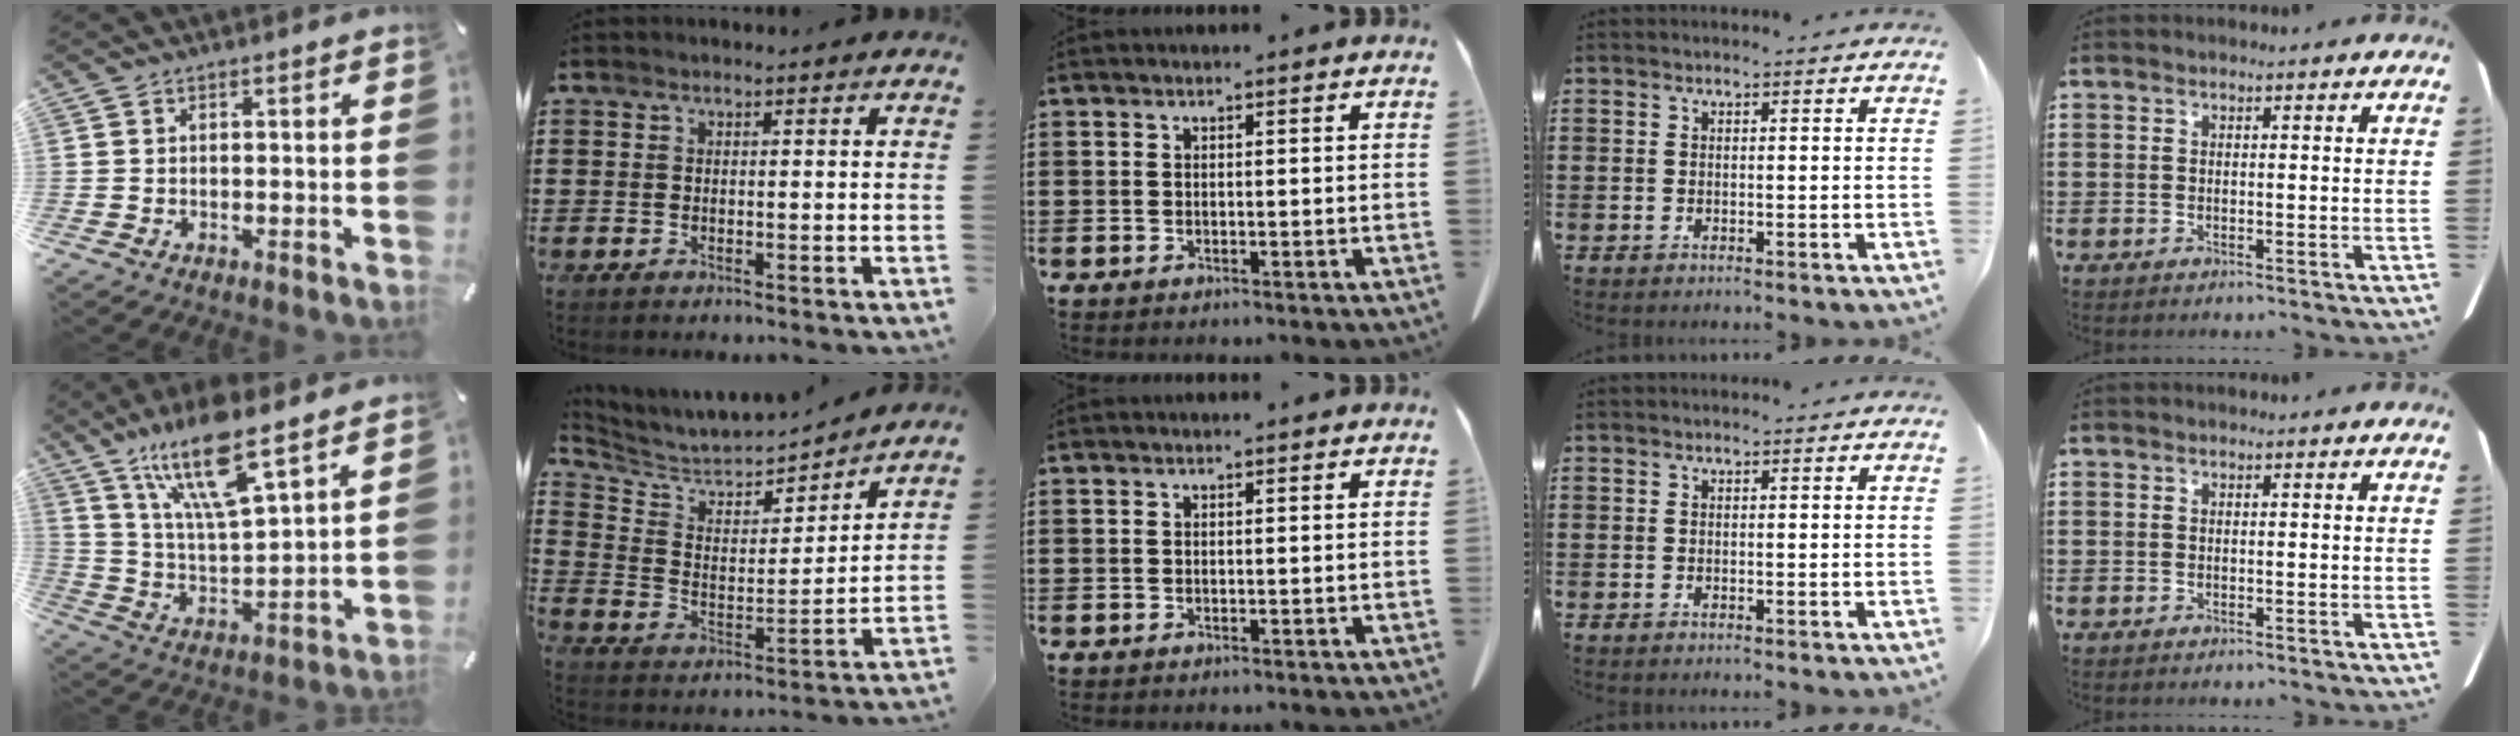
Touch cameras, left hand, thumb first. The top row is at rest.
{"thumb": {"total": 17.0, "force": [12.0, 4.3, 11.2], "torque": [-0.228, -0.057, 0.204]}, "index": {"total": 4.8, "force": [4.6, 1.2, 0.5], "torque": [-0.044, -0.045, 0.073]}}